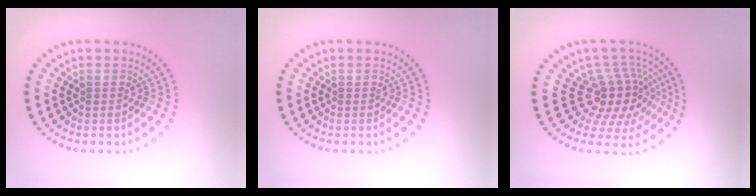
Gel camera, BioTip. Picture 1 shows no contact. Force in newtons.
{"total": 0.0}
{"total": 5.0, "press": 3.6, "slide": 3.6}